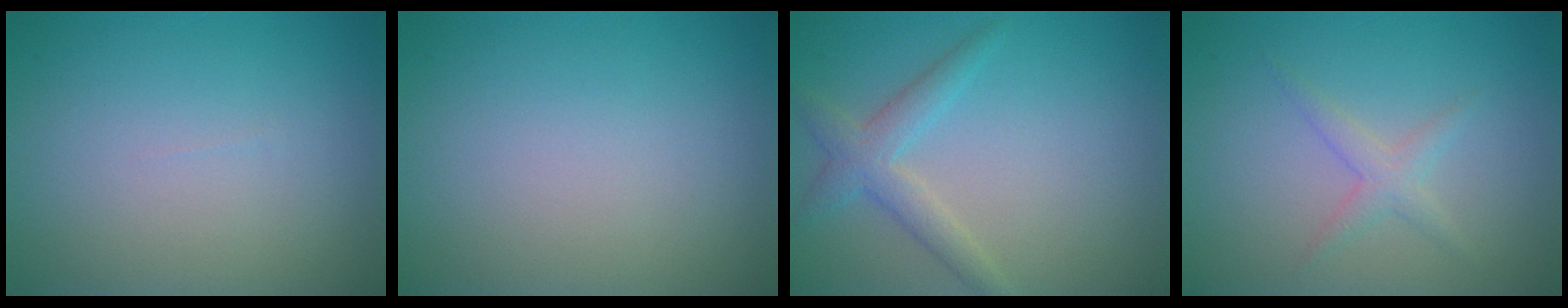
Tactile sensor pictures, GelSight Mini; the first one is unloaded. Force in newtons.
{"total": 0.0}
{"total": 2.8, "press": 2.8, "slide": 0.1}
{"total": 1.6, "press": 1.6, "slide": 0.1}